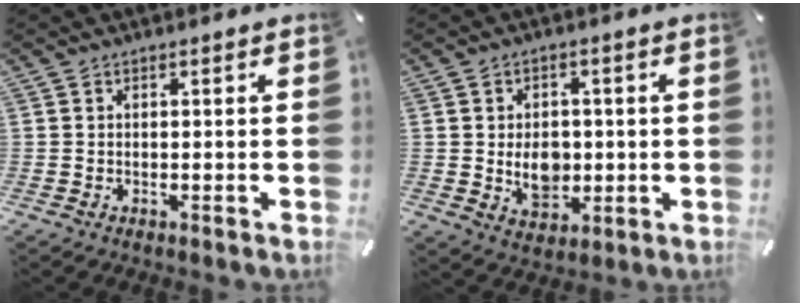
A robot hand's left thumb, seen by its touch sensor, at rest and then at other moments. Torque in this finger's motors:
{"motor_torque": [0.60, 1.74, 0.45, -0.28, 0.24]}